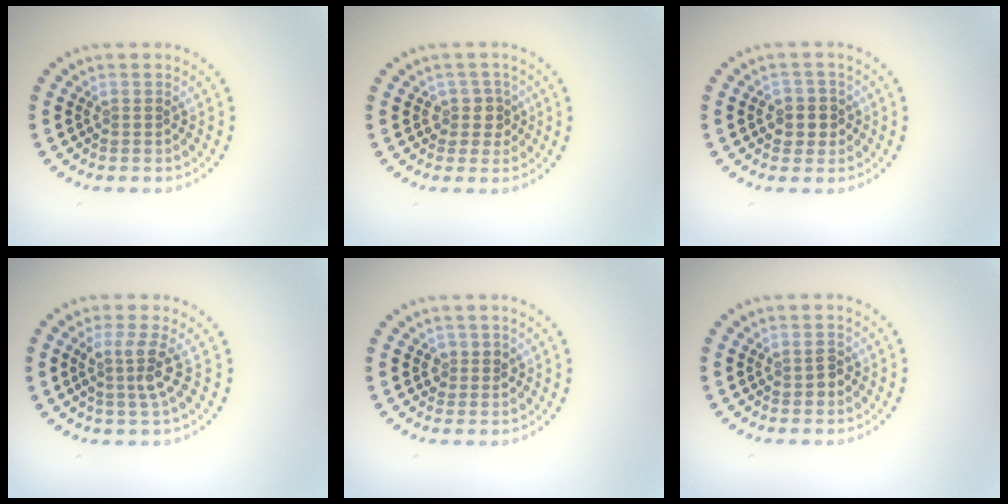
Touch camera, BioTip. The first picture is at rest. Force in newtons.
{"total": 2.0, "press": 1.6, "slide": 1.2}
{"total": 2.2, "press": 2.1, "slide": 0.8}
{"total": 2.7, "press": 2.0, "slide": 1.7}
{"total": 1.4, "press": 1.3, "slide": 0.4}
{"total": 1.4, "press": 1.4, "slide": 0.1}